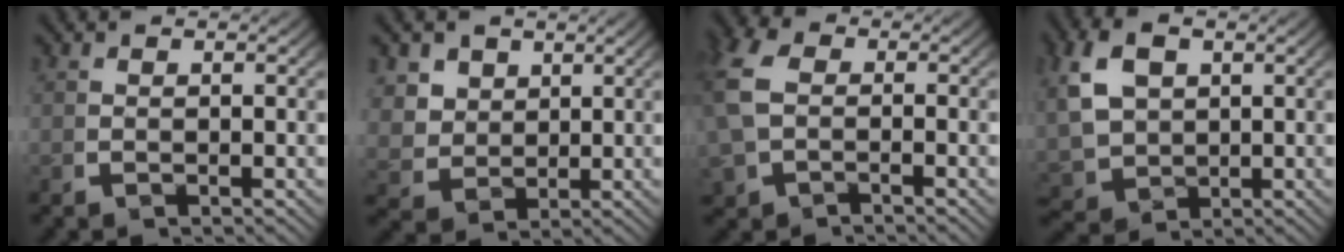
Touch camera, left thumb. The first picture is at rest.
{"total": 4.9, "force": [1.8, 3.8, 2.4], "torque": [-0.059, -0.026, 0.047]}
{"total": 4.5, "force": [-0.2, 3.5, 2.8], "torque": [-0.082, -0.008, 0.003]}
{"total": 6.3, "force": [1.1, 4.7, 4.0], "torque": [-0.109, -0.024, 0.043]}